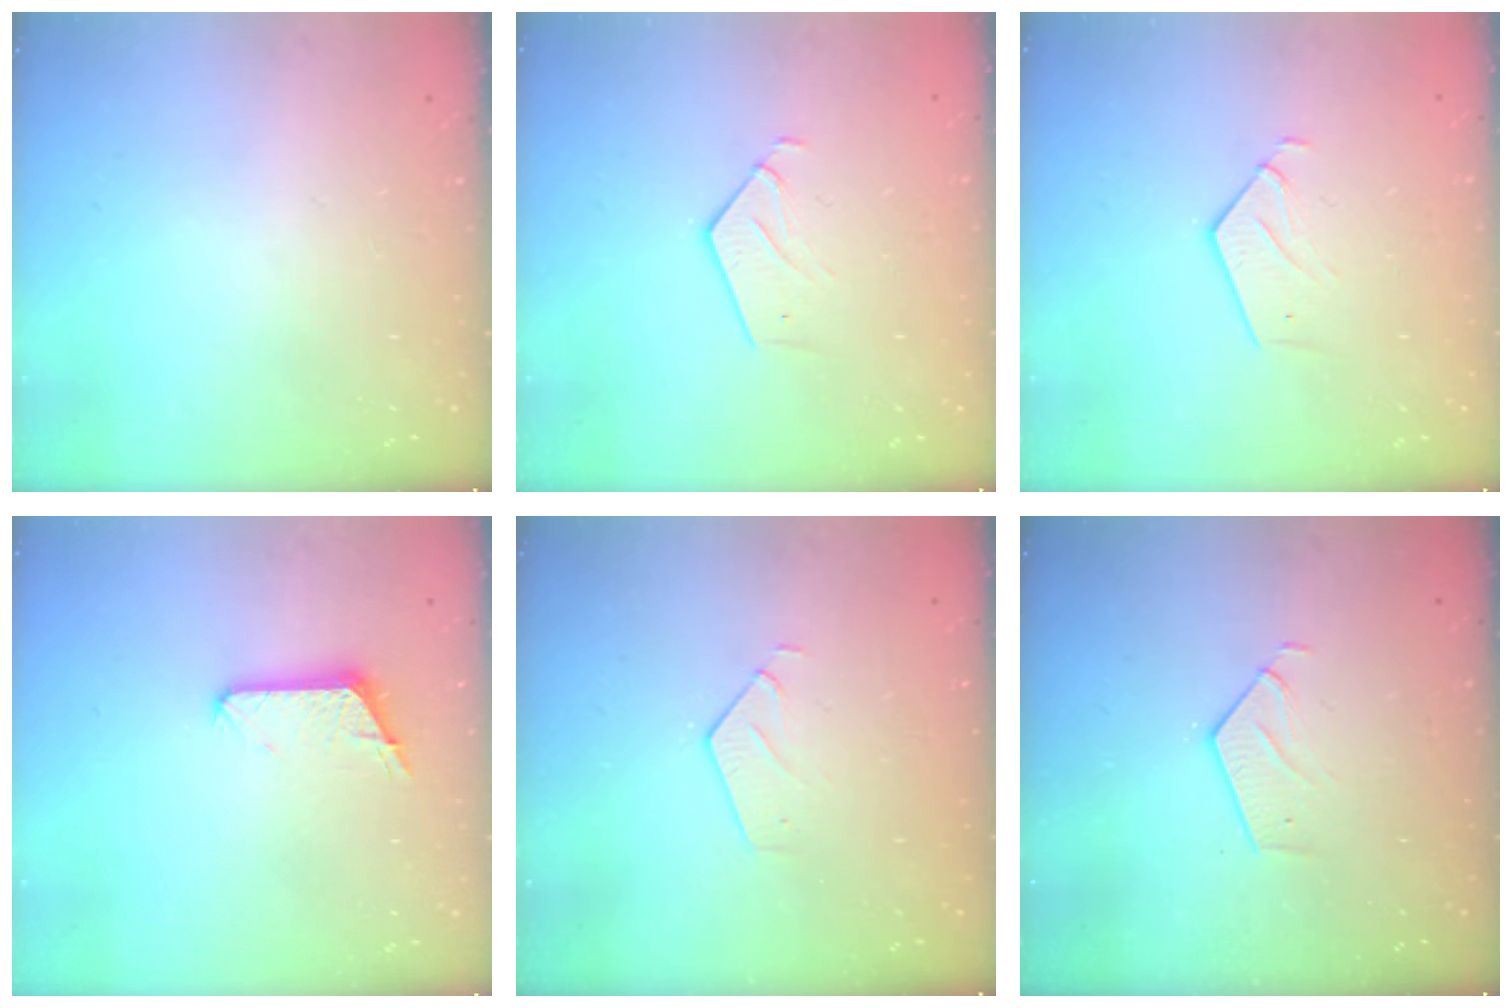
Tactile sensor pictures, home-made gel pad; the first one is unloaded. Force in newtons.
{"total": 3.1, "press": 3.1, "slide": 0.2}
{"total": 3.1, "press": 3.1, "slide": 0.2}
{"total": 6.3, "press": 6.3, "slide": 0.6}
{"total": 2.6, "press": 2.6, "slide": 0.2}
{"total": 3.1, "press": 3.1, "slide": 0.2}